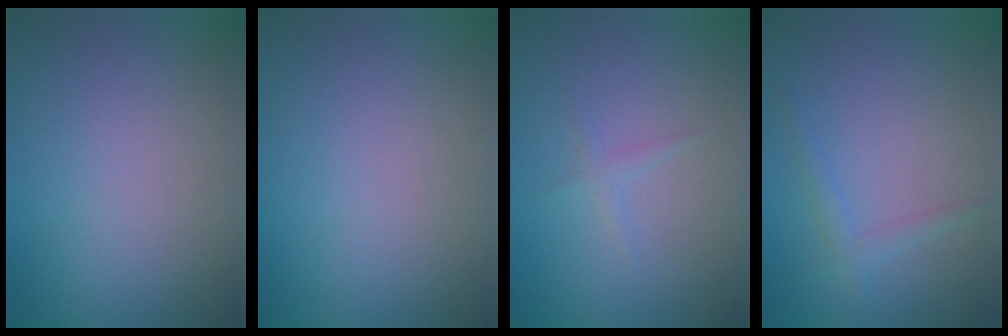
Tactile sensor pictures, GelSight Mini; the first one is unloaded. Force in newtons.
{"total": 0.0}
{"total": 0.9, "press": 0.9, "slide": 0.1}
{"total": 1.5, "press": 1.5, "slide": 0.0}